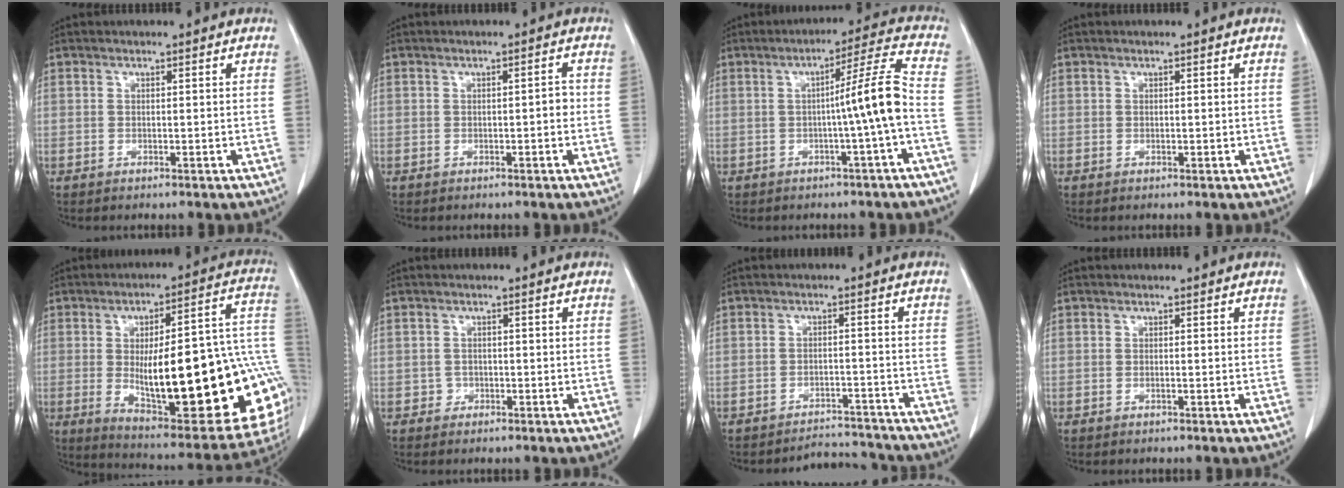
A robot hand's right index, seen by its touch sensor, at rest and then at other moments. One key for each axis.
{"total": 1.3, "fx": -0.3, "fy": 0.3, "fz": 1.2, "tx": -0.014, "ty": 0.003, "tz": -0.003}
{"total": 7.8, "fx": -1.5, "fy": -1.6, "fz": 7.5, "tx": -0.110, "ty": 0.017, "tz": -0.021}
{"total": 0.0}
{"total": 31.6, "fx": -4.3, "fy": 8.1, "fz": 30.2, "tx": -0.329, "ty": 0.016, "tz": -0.044}
{"total": 1.3, "fx": -0.4, "fy": 1.2, "fz": -0.2, "tx": 0.007, "ty": 0.009, "tz": -0.009}
{"total": 6.2, "fx": -6.1, "fy": 1.1, "fz": -0.8, "tx": 0.014, "ty": 0.015, "tz": -0.083}
{"total": 0.0}